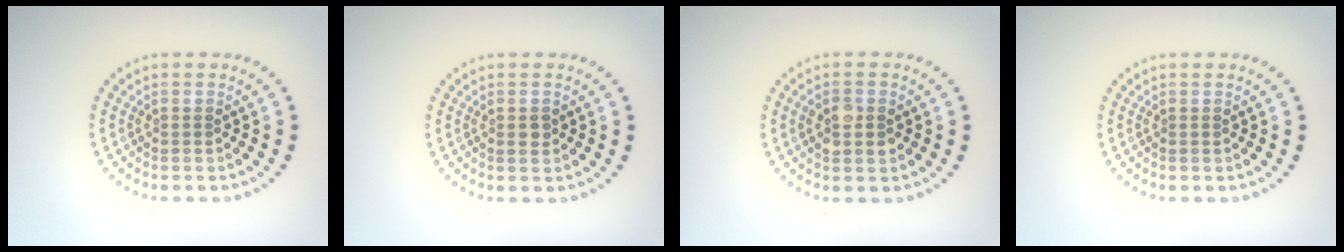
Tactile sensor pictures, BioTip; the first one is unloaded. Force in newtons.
{"total": 1.0, "press": 1.0, "slide": 0.2}
{"total": 2.8, "press": 2.8, "slide": 0.1}
{"total": 0.0}